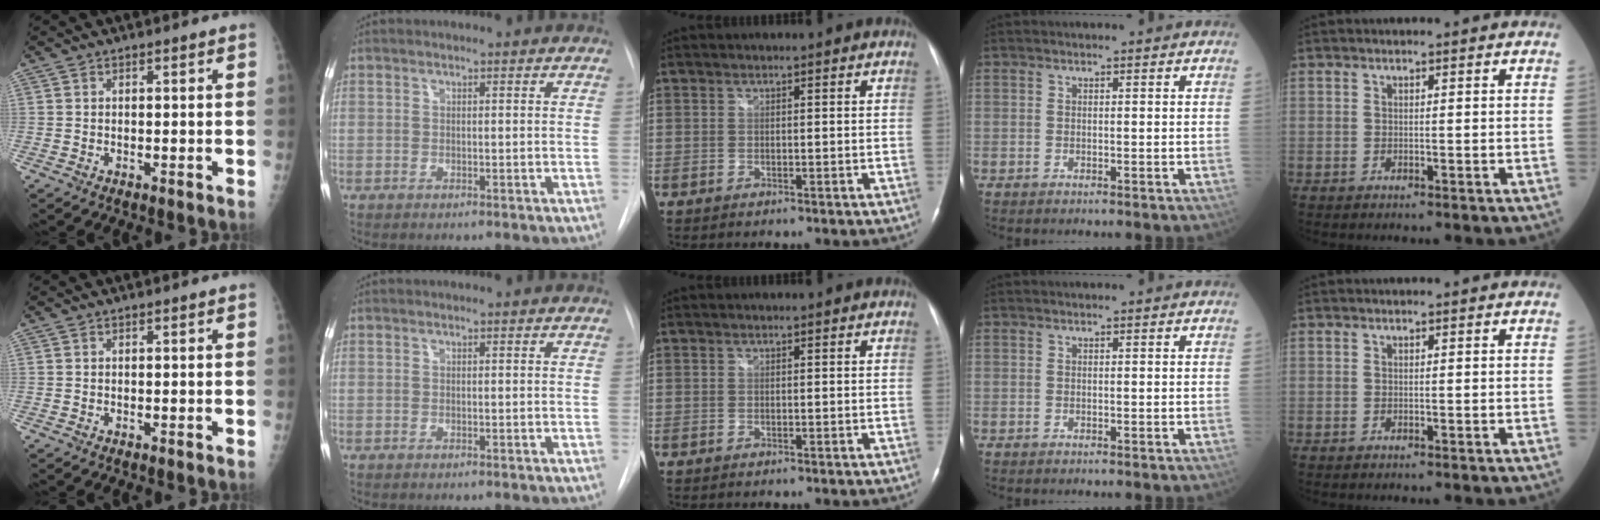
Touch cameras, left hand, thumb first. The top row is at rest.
{}